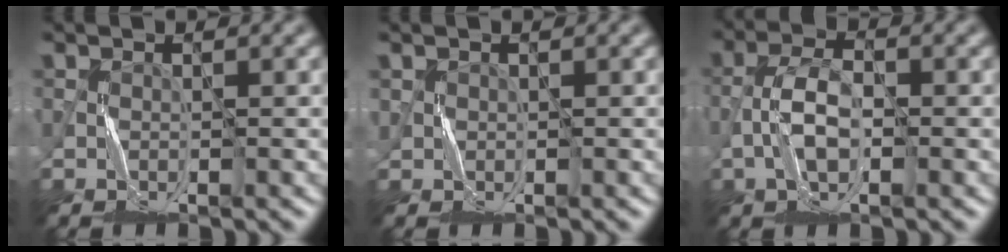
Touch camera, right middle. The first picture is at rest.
{"total": 0.8, "force": [0.3, 0.7, -0.1], "torque": [-0.001, 0.000, 0.009]}
{"total": 3.3, "force": [-1.4, 1.4, 2.5], "torque": [-0.050, 0.008, -0.033]}